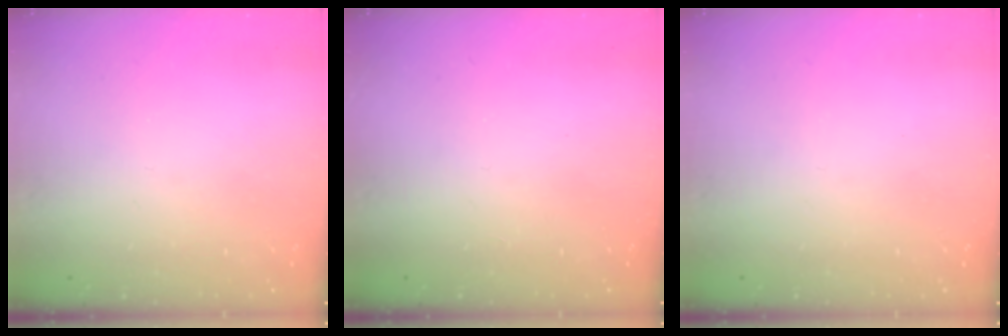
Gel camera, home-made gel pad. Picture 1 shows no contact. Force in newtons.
{"total": 2.8, "press": 2.8, "slide": 0.4}
{"total": 0.0}